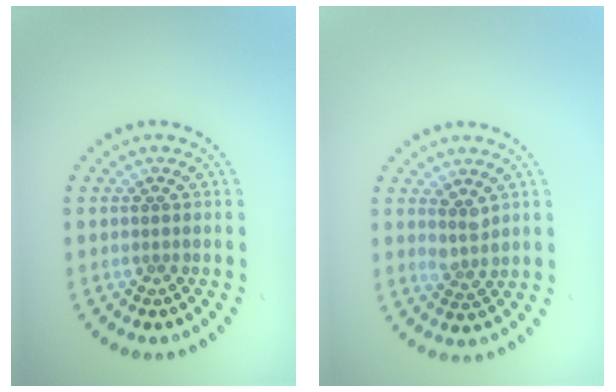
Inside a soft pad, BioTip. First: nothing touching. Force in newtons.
{"total": 1.7, "press": 1.3, "slide": 1.1}